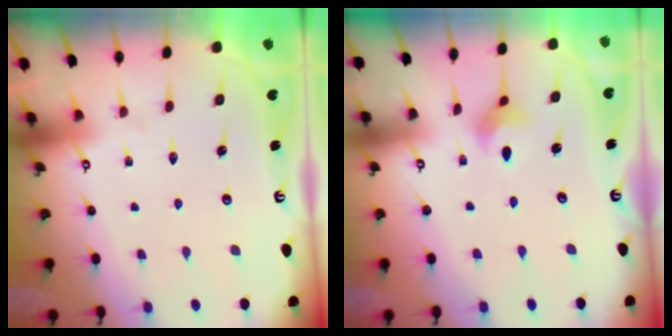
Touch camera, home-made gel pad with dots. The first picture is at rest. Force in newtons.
{"total": 3.4, "press": 3.4, "slide": 0.3}